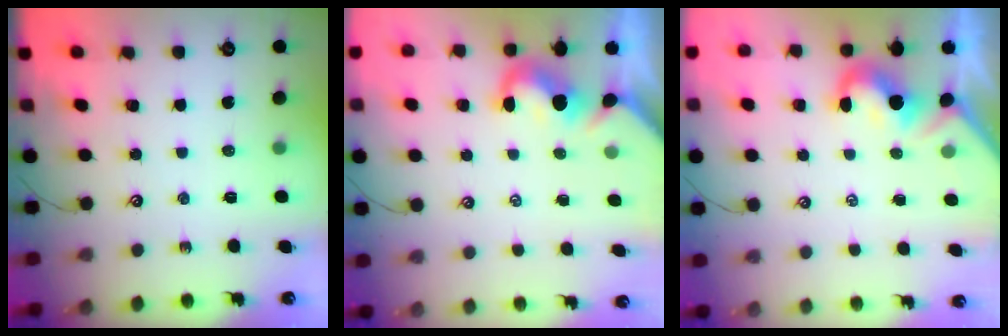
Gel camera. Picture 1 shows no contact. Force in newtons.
{"total": 0.0}
{"total": 1.9, "press": 1.7, "slide": 0.8}